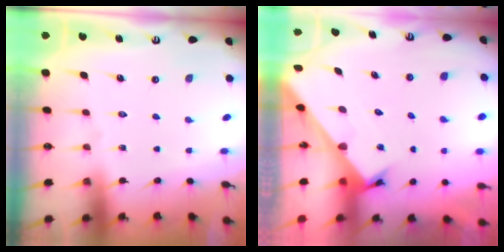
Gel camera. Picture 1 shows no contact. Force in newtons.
{"total": 2.4, "press": 2.4, "slide": 0.2}